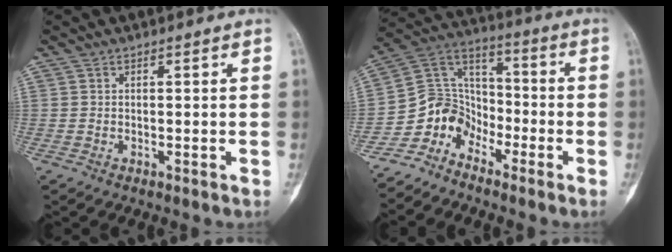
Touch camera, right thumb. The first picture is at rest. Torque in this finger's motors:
{"motor_torque": [1.75, 2.00, 0.24, -0.83, 0.04]}